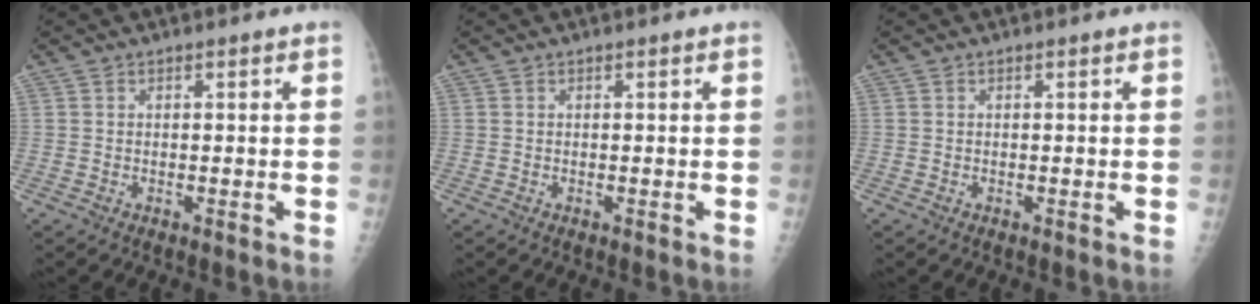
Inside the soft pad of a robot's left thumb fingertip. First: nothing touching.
{"total": 0.0}
{"total": 0.0}